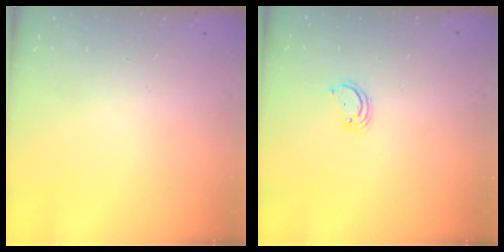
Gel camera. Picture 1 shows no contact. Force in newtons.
{"total": 2.9, "press": 2.8, "slide": 0.2}